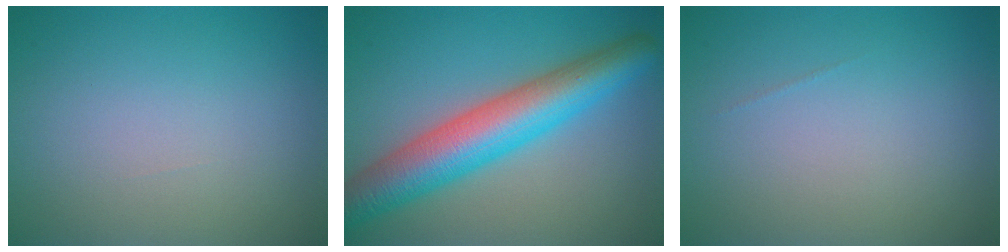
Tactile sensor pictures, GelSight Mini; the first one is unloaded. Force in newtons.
{"total": 8.6, "press": 8.6, "slide": 0.1}
{"total": 0.0}